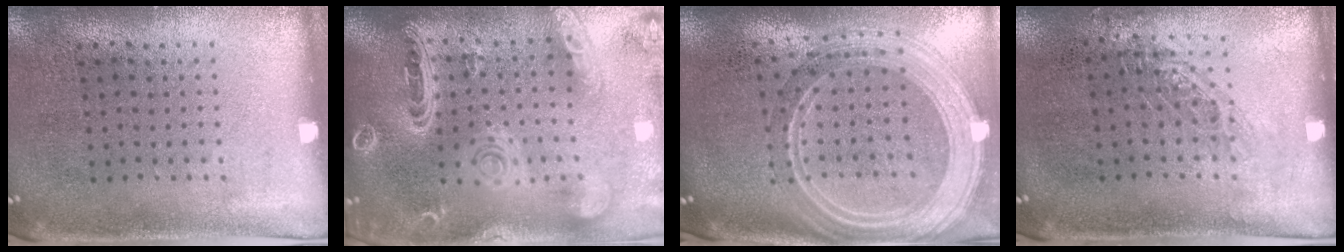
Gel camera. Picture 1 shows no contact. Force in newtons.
{"total": 3.5, "press": 2.9, "slide": 2.1}
{"total": 2.9, "press": 2.4, "slide": 1.6}
{"total": 0.8, "press": 0.8, "slide": 0.2}